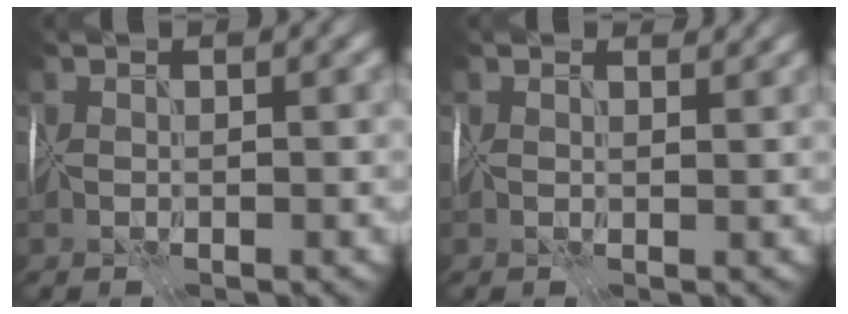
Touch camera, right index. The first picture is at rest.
{"total": 1.8, "force": [1.6, 0.6, 0.7], "torque": [-0.010, 0.000, 0.016]}